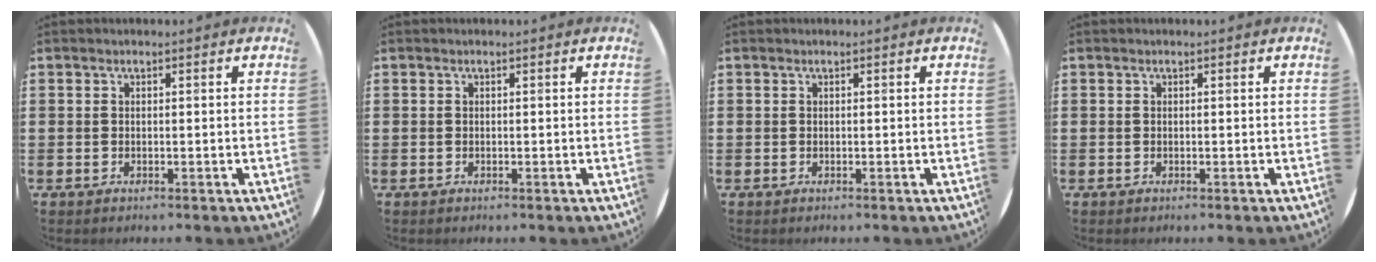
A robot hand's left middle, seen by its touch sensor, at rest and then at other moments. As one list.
[{"total": 0.0}, {"total": 0.0}, {"total": 0.0}]